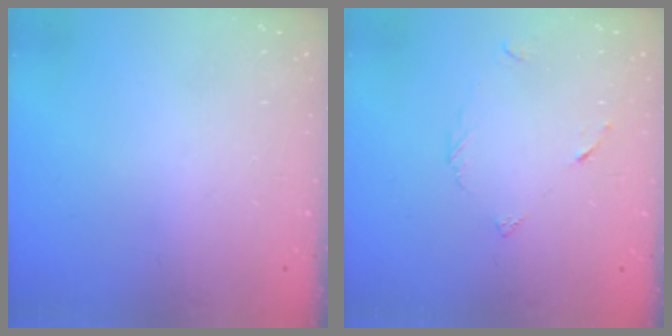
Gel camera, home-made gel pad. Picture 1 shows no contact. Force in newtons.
{"total": 3.6, "press": 3.6, "slide": 0.5}